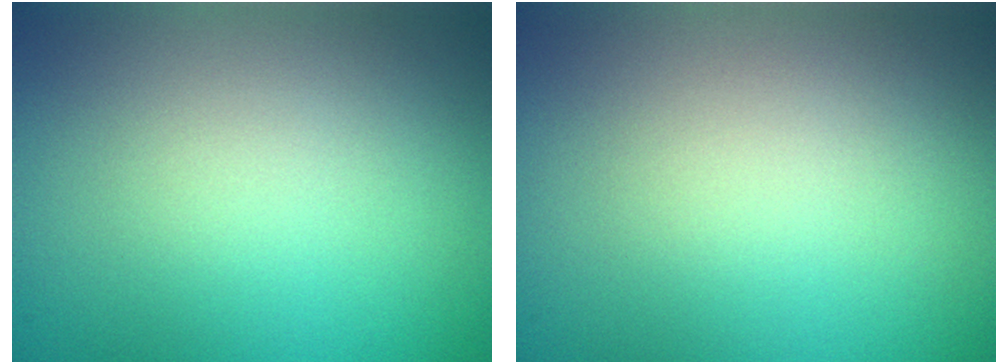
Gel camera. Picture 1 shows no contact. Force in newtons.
{"total": 0.0}